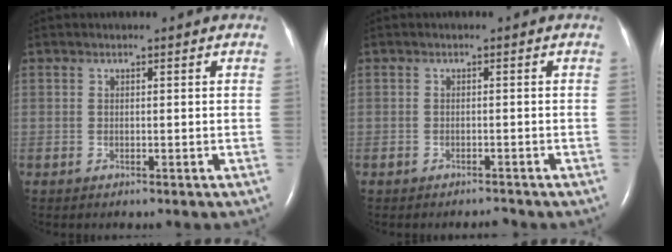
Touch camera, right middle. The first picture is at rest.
{"total": 1.2, "force": [-1.1, 0.4, 0.2], "torque": [-0.007, -0.002, -0.016]}